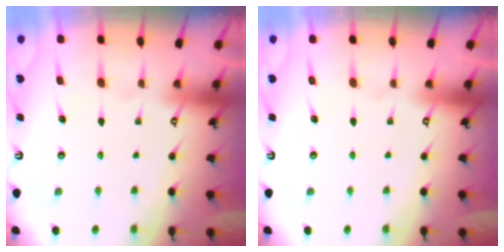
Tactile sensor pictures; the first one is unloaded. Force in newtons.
{"total": 0.0}